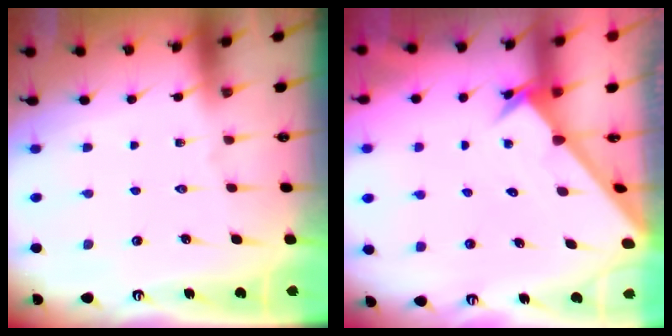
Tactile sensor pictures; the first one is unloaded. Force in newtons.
{"total": 2.5, "press": 2.5, "slide": 0.2}